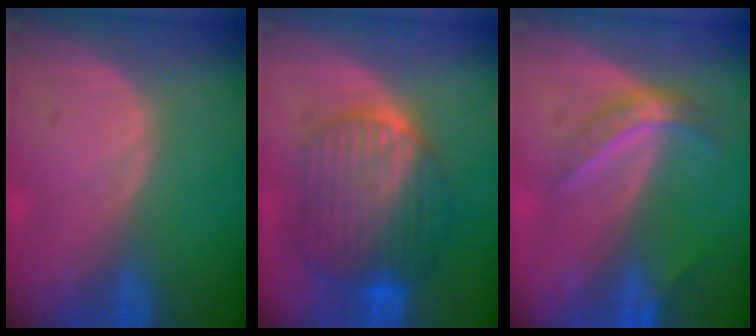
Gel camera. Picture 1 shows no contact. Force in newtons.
{"total": 9.9, "press": 9.8, "slide": 1.0}
{"total": 4.6, "press": 4.1, "slide": 2.1}